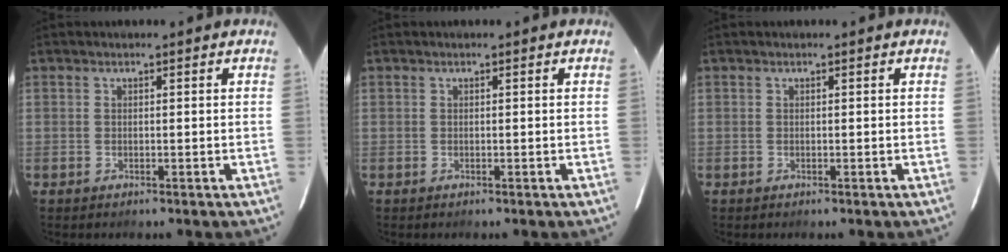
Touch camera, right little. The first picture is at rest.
{"total": 0.0}
{"total": 0.0}